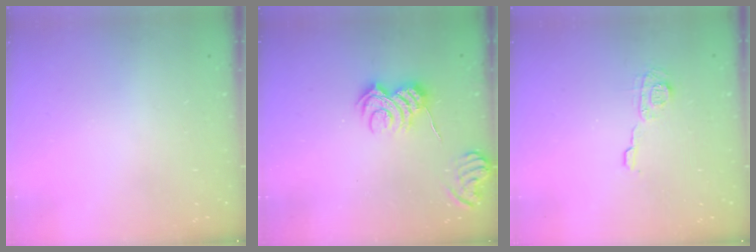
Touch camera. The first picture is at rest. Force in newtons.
{"total": 5.4, "press": 5.3, "slide": 1.0}
{"total": 6.8, "press": 6.8, "slide": 0.2}